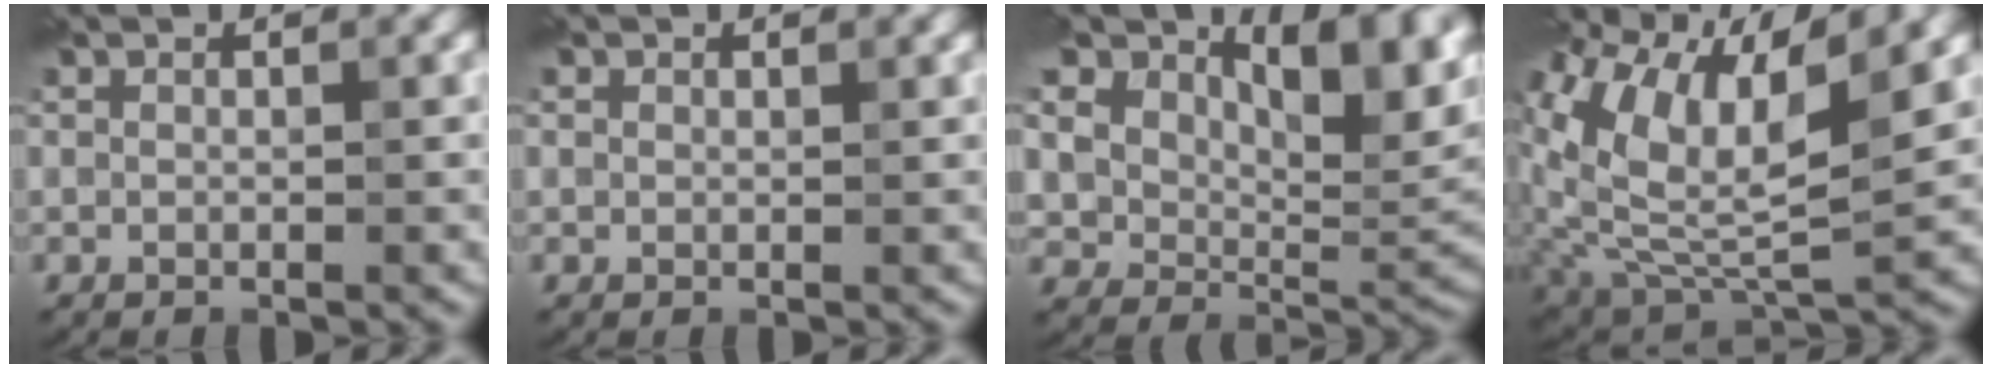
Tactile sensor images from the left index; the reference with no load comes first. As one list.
[{"total": 0.6, "force": [0.3, 0.5, 0.1], "torque": [-0.001, -0.002, 0.003]}, {"total": 12.7, "force": [6.5, 7.1, 8.3], "torque": [-0.136, 0.013, 0.112]}, {"total": 11.0, "force": [4.5, 4.1, 9.1], "torque": [-0.203, 0.012, 0.087]}]